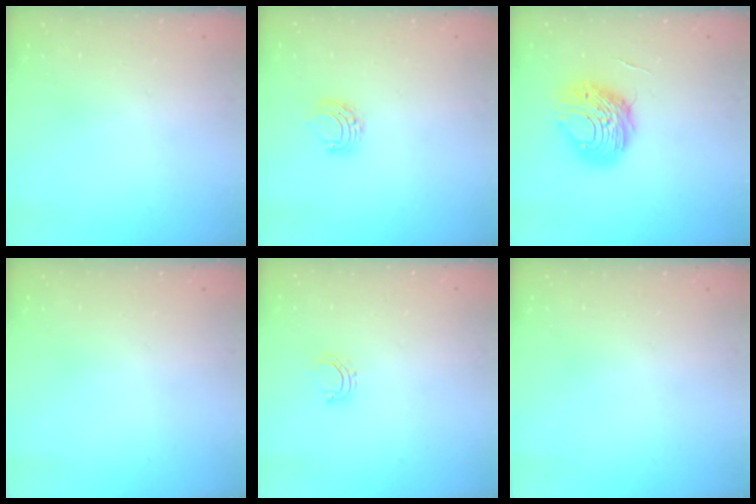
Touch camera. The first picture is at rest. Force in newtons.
{"total": 5.5, "press": 5.4, "slide": 0.6}
{"total": 9.6, "press": 9.6, "slide": 0.8}
{"total": 0.0}
{"total": 4.3, "press": 4.3, "slide": 0.3}
{"total": 0.0}